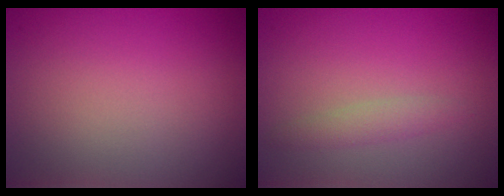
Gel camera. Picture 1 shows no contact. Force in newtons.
{"total": 1.4, "press": 1.4, "slide": 0.0}